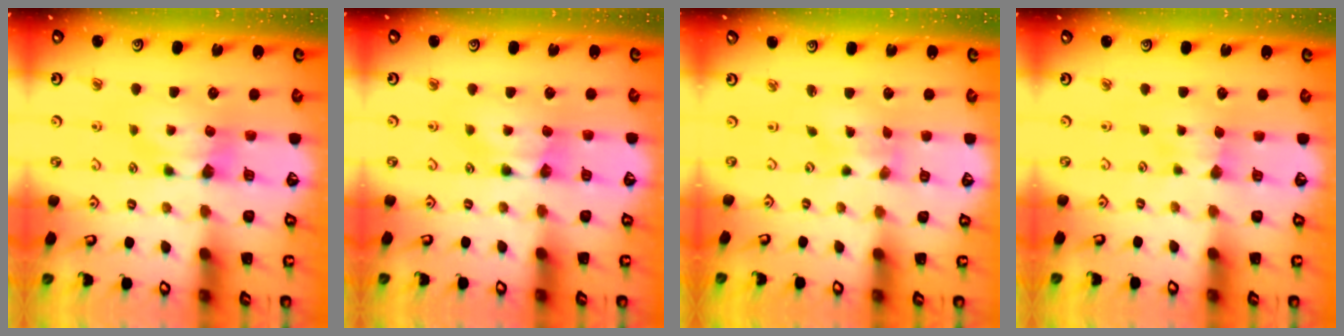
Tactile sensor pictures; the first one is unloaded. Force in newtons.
{"total": 1.6, "press": 1.6, "slide": 0.1}
{"total": 2.6, "press": 2.5, "slide": 0.9}
{"total": 2.5, "press": 2.5, "slide": 0.4}